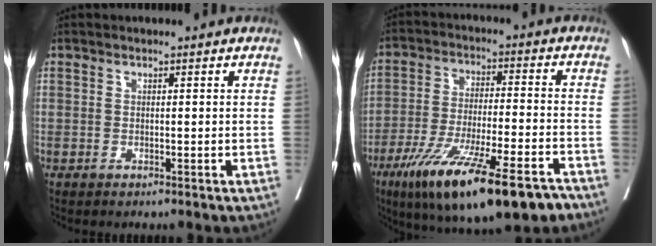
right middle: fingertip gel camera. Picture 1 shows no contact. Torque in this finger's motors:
{"motor_torque": [1.18, -0.96, 0.51, 0.21]}